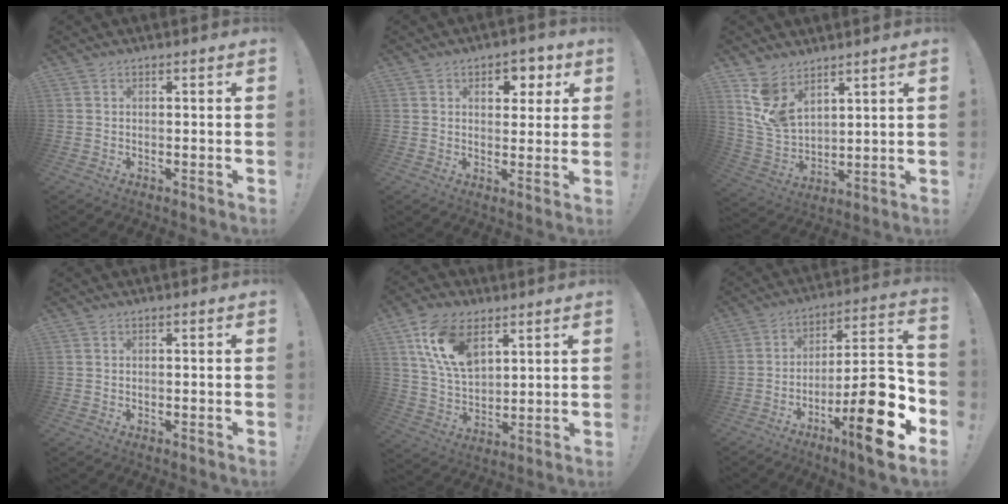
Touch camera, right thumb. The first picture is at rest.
{"total": 6.7, "force": [2.9, 4.8, 3.6], "torque": [-0.023, -0.015, 0.045]}
{"total": 9.8, "force": [7.0, 5.7, 3.8], "torque": [-0.084, -0.047, 0.143]}
{"total": 0.0}
{"total": 15.4, "force": [7.8, 9.2, 9.5], "torque": [-0.196, -0.018, 0.149]}
{"total": 19.9, "force": [-9.2, 4.2, 17.1], "torque": [-0.245, 0.052, -0.147]}